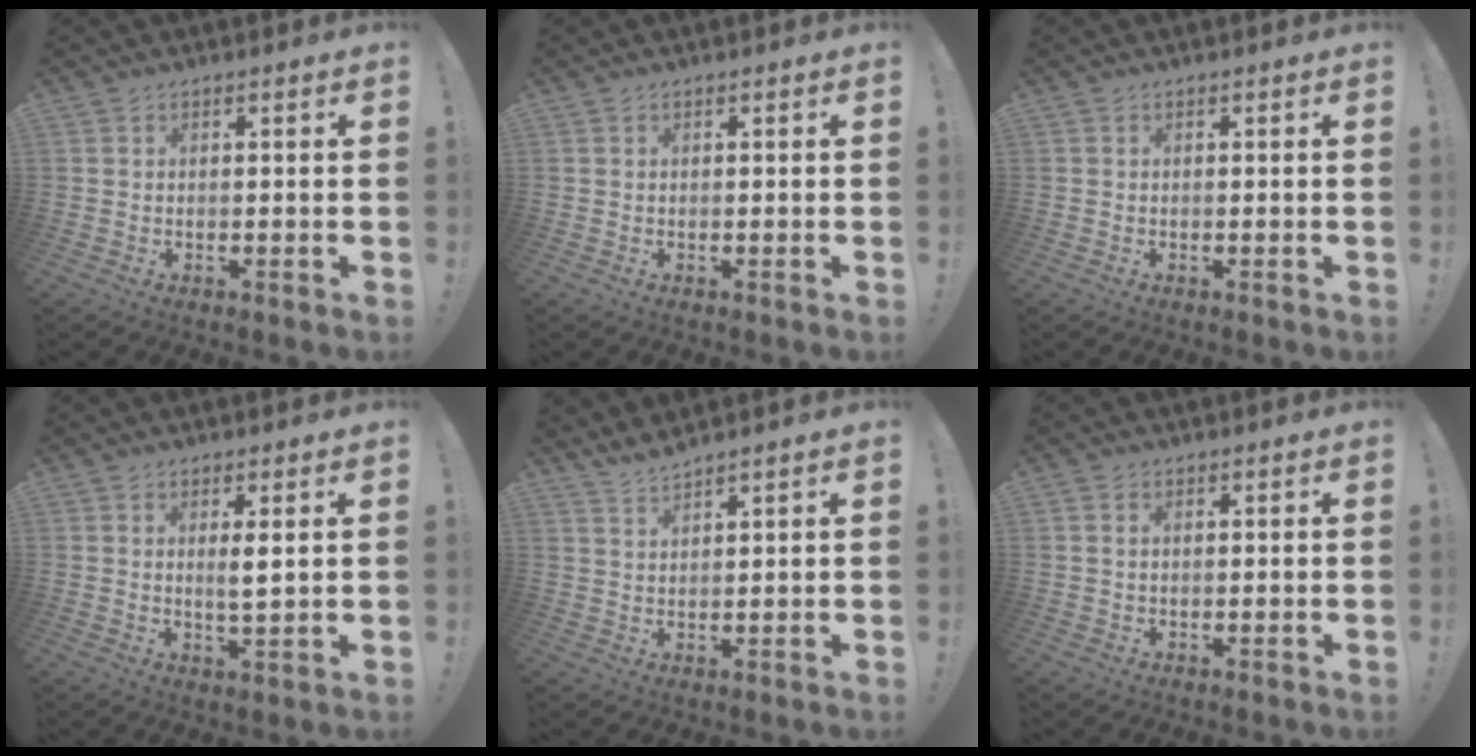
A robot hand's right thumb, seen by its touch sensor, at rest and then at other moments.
{"total": 0.0}
{"total": 0.0}
{"total": 3.6, "force": [1.1, 0.4, 3.4], "torque": [-0.052, -0.010, 0.015]}
{"total": 3.2, "force": [3.0, -0.4, 1.2], "torque": [-0.035, -0.013, 0.055]}
{"total": 1.2, "force": [0.5, 0.7, 0.8], "torque": [-0.012, 0.001, 0.008]}